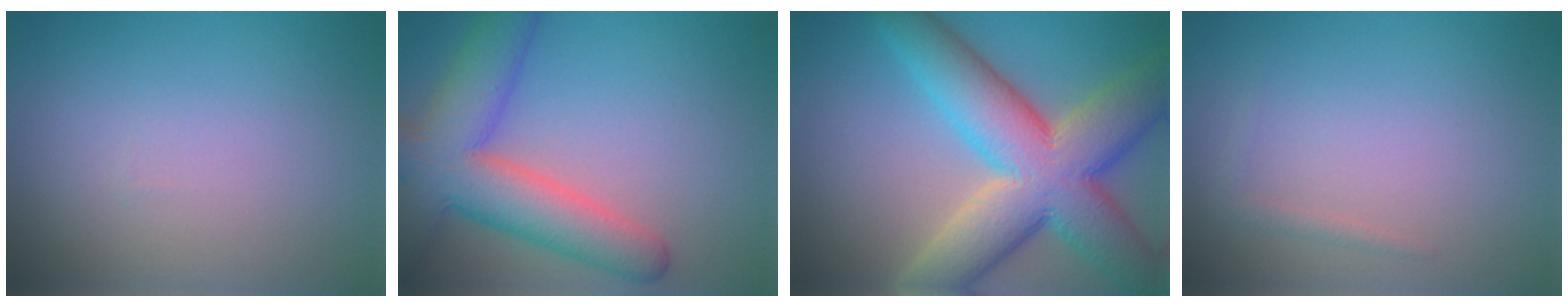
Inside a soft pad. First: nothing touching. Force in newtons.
{"total": 9.5, "press": 9.5, "slide": 0.6}
{"total": 13.0, "press": 13.0, "slide": 0.8}
{"total": 0.9, "press": 0.9, "slide": 0.1}